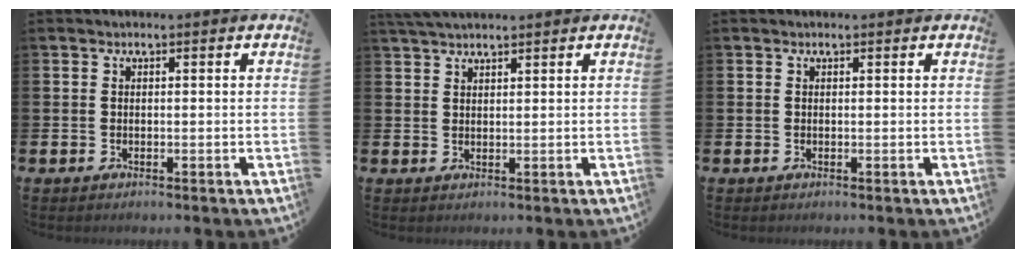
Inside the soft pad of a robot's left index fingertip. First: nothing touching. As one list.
[{"total": 3.0, "force": [2.8, 0.6, 1.0], "torque": [-0.018, -0.005, 0.050]}, {"total": 0.0}]